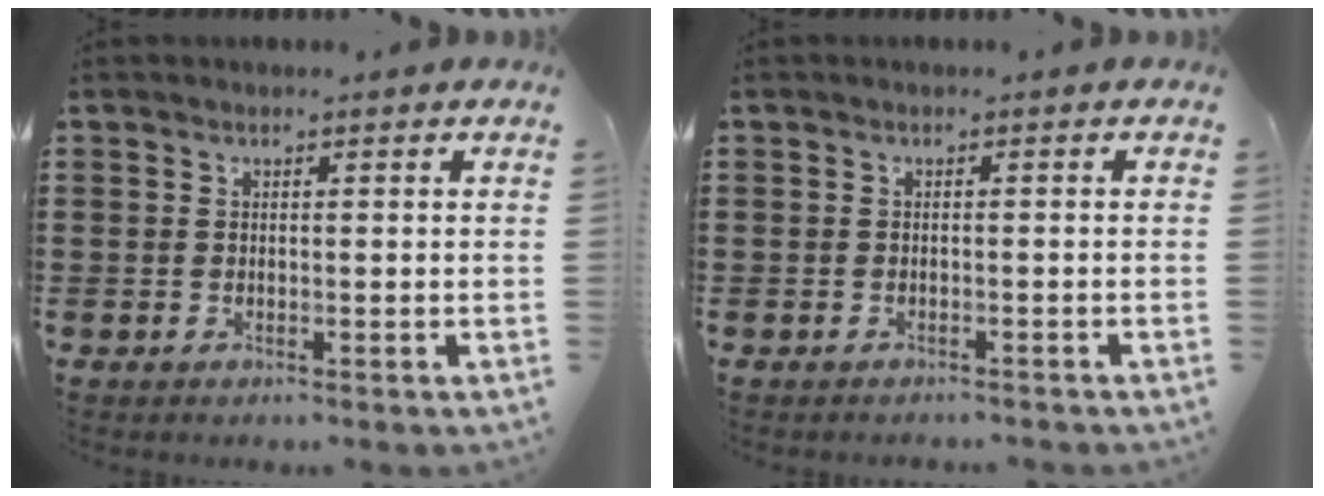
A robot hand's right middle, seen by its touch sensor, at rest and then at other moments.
{"total": 0.6, "force": [-0.6, 0.1, 0.0], "torque": [-0.002, 0.000, -0.013]}